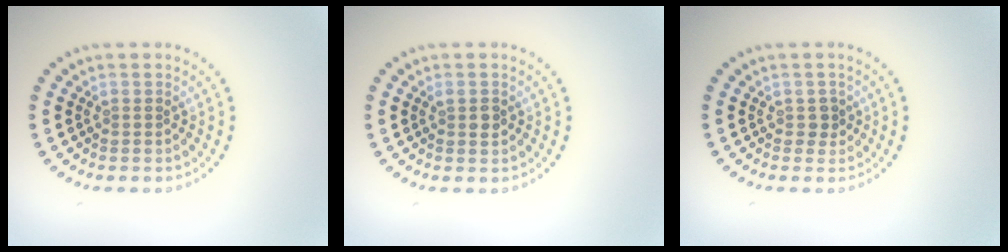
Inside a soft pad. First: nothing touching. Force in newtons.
{"total": 1.0, "press": 1.0, "slide": 0.3}
{"total": 1.0, "press": 0.8, "slide": 0.5}